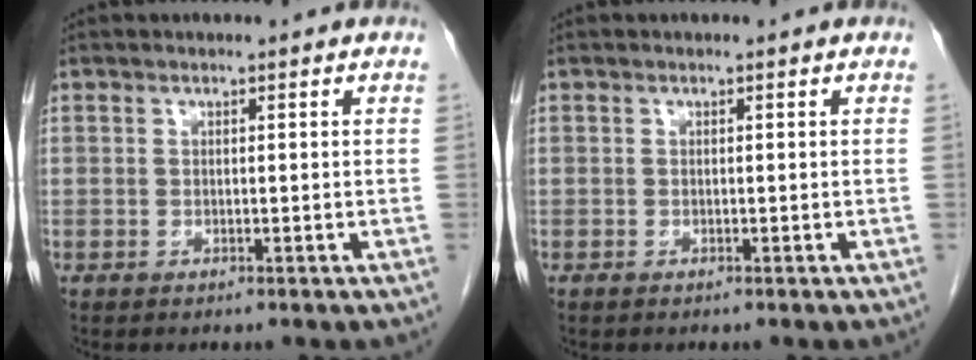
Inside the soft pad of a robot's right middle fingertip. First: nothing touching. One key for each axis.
{"total": 0.0}